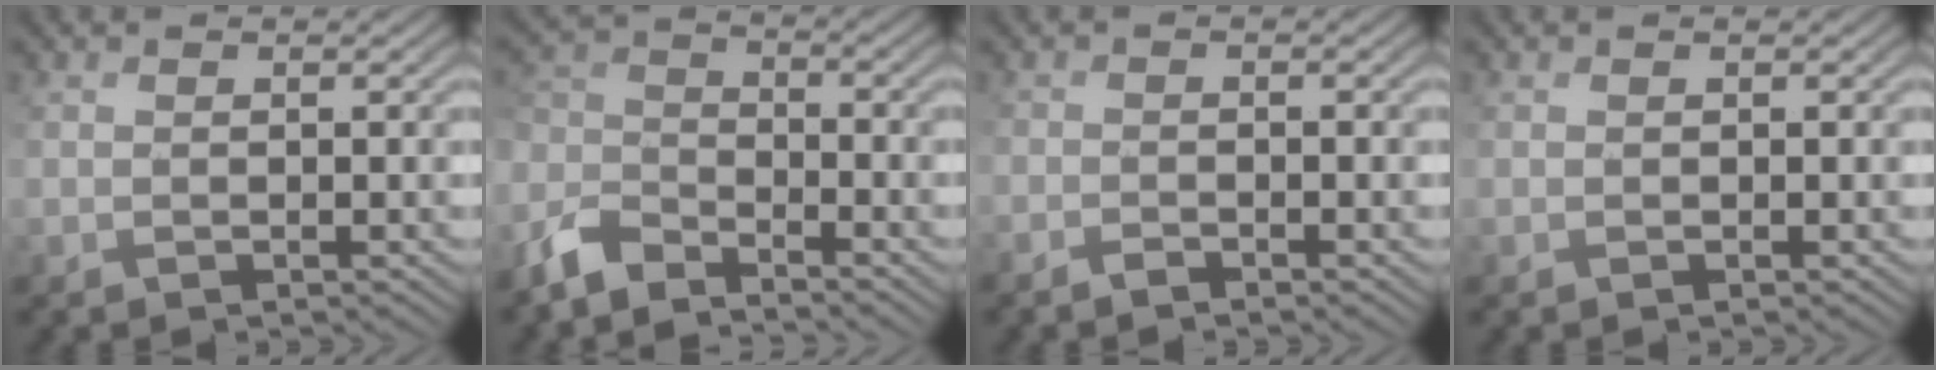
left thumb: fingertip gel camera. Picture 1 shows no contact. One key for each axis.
{"total": 6.9, "fx": -5.8, "fy": 2.5, "fz": 2.9, "tx": -0.075, "ty": -0.006, "tz": -0.141}
{"total": 1.5, "fx": -1.3, "fy": 0.4, "fz": 0.6, "tx": -0.014, "ty": -0.002, "tz": -0.028}
{"total": 0.0}